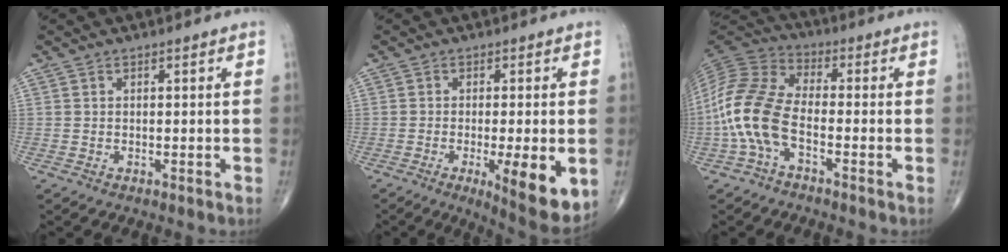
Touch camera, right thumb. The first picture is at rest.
{"total": 11.0, "force": [-2.8, 2.6, 10.3], "torque": [-0.142, -0.024, -0.037]}
{"total": 12.8, "force": [-3.7, 6.3, 10.4], "torque": [-0.234, 0.035, -0.083]}